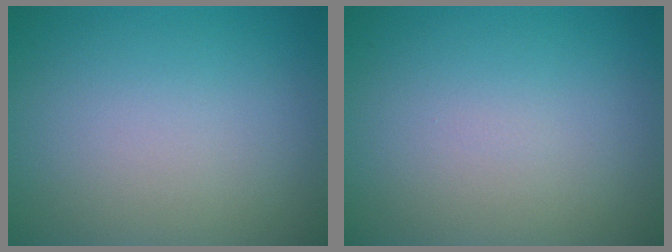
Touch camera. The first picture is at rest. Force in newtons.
{"total": 0.0}